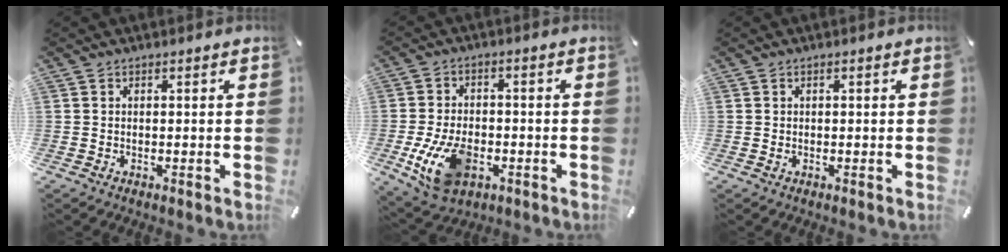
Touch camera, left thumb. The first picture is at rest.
{"total": 12.3, "force": [-3.7, 7.8, 8.7], "torque": [-0.167, -0.002, -0.064]}
{"total": 0.7, "force": [0.0, 0.3, 0.6], "torque": [-0.013, 0.000, -0.001]}